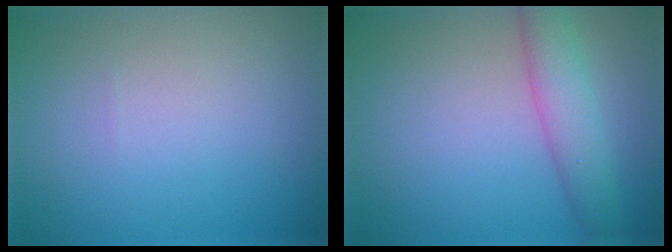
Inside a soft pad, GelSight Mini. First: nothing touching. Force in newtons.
{"total": 4.0, "press": 4.0, "slide": 0.2}